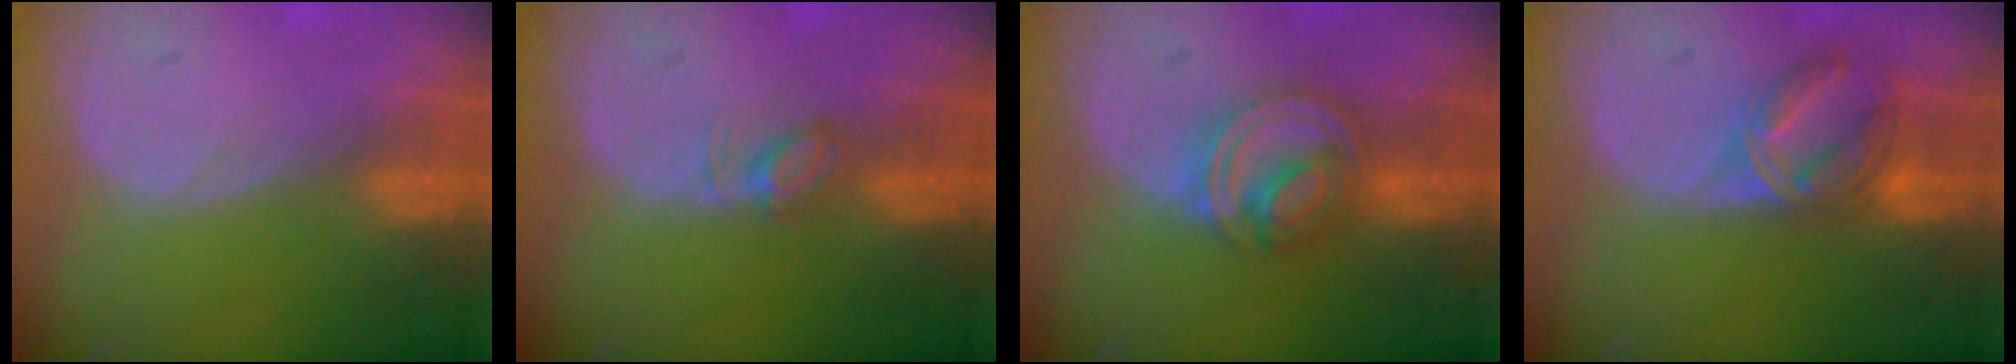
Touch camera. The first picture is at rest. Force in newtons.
{"total": 2.5, "press": 2.4, "slide": 0.3}
{"total": 7.6, "press": 6.6, "slide": 3.8}
{"total": 6.9, "press": 6.3, "slide": 2.8}